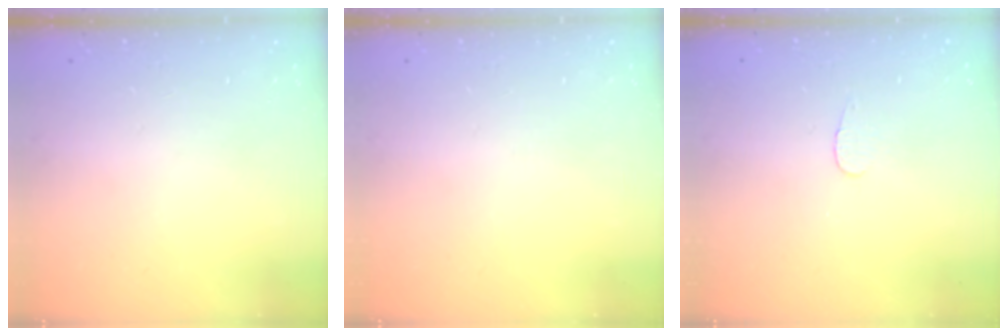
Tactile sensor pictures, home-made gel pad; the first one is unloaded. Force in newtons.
{"total": 0.0}
{"total": 3.4, "press": 3.4, "slide": 0.4}